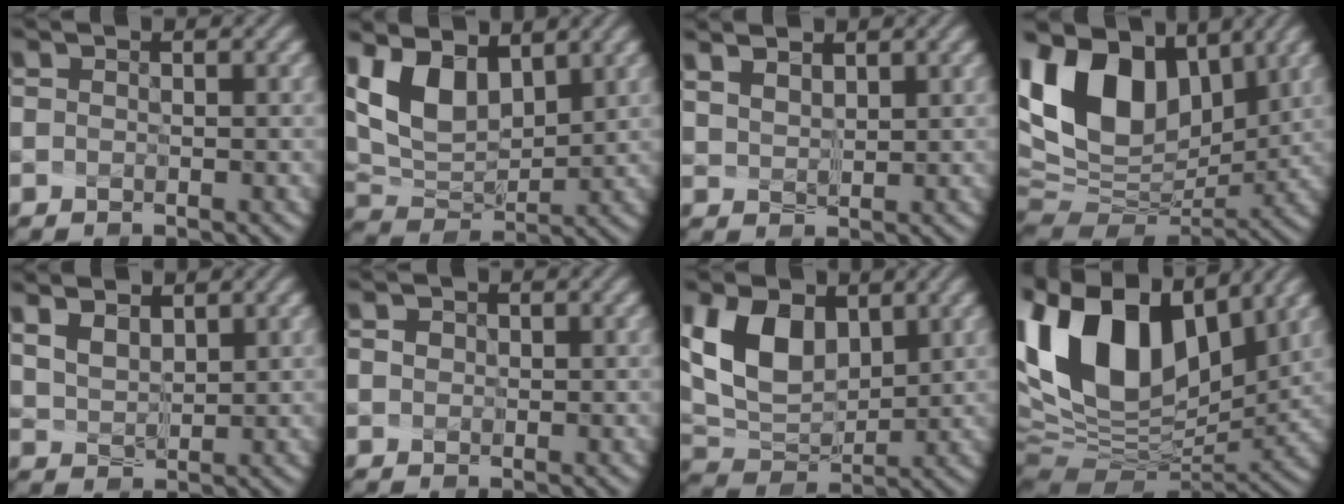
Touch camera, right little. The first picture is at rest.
{"total": 6.7, "force": [3.5, 3.6, 4.5], "torque": [-0.105, 0.001, 0.073]}
{"total": 3.9, "force": [2.9, 1.8, 1.8], "torque": [-0.058, 0.020, 0.060]}
{"total": 14.8, "force": [5.6, 9.2, 10.2], "torque": [-0.205, 0.030, 0.105]}
{"total": 5.0, "force": [3.6, 2.4, 2.5], "torque": [-0.074, 0.023, 0.069]}
{"total": 1.7, "force": [0.7, 1.4, 0.7], "torque": [-0.003, 0.023, -0.001]}
{"total": 6.5, "force": [2.5, 3.9, 4.5], "torque": [-0.097, -0.005, 0.054]}
{"total": 15.4, "force": [6.2, 9.2, 10.8], "torque": [-0.221, 0.035, 0.115]}